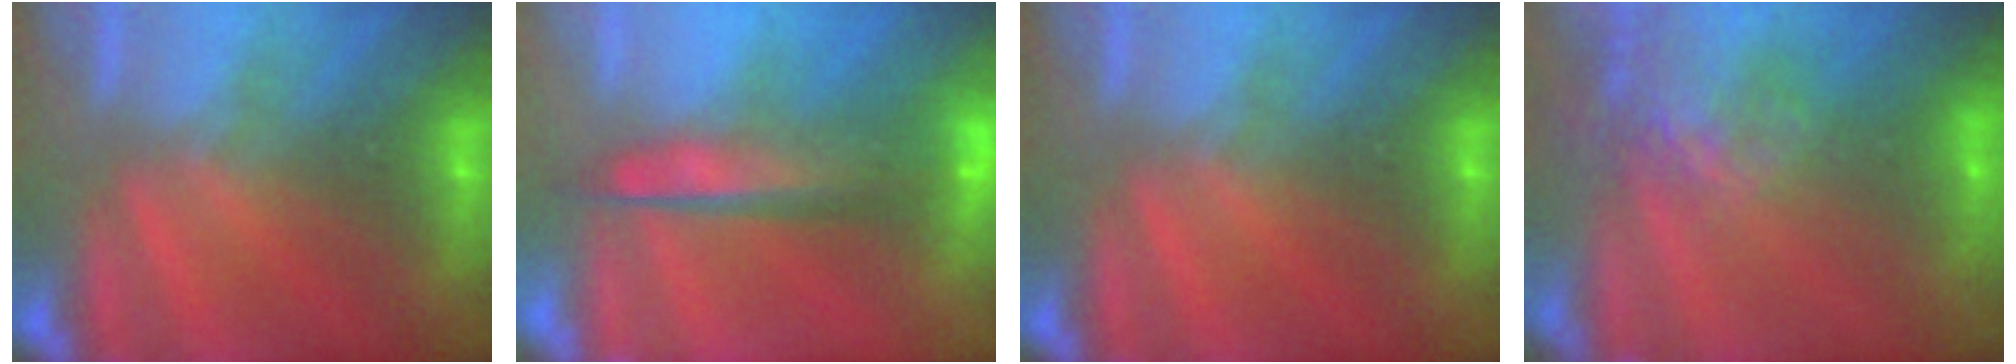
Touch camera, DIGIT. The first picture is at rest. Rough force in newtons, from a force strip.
{"total": 6.9}
{"total": 0.0}
{"total": 7.1}